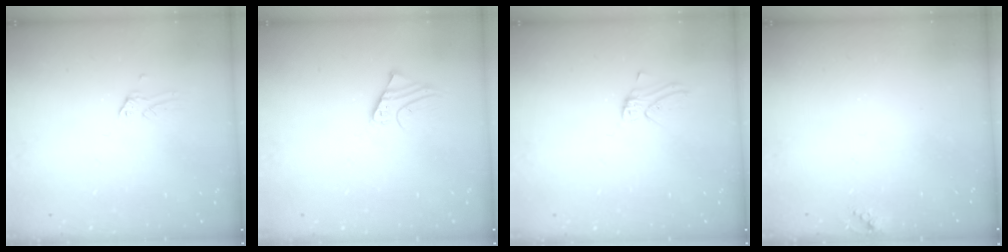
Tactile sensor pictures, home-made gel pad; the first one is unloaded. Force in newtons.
{"total": 2.0, "press": 2.0, "slide": 0.2}
{"total": 2.2, "press": 2.2, "slide": 0.3}
{"total": 3.9, "press": 3.9, "slide": 0.5}